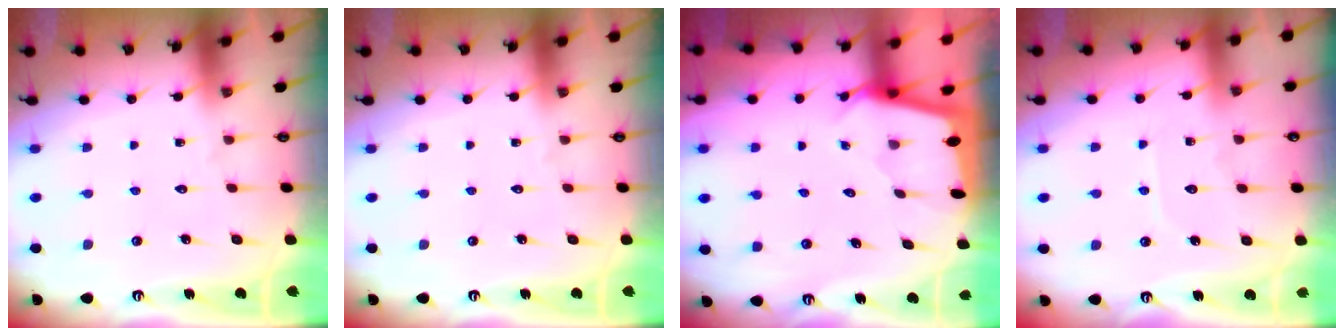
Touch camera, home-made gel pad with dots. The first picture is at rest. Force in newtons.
{"total": 0.0}
{"total": 1.7, "press": 1.7, "slide": 0.2}
{"total": 4.5, "press": 4.5, "slide": 0.5}